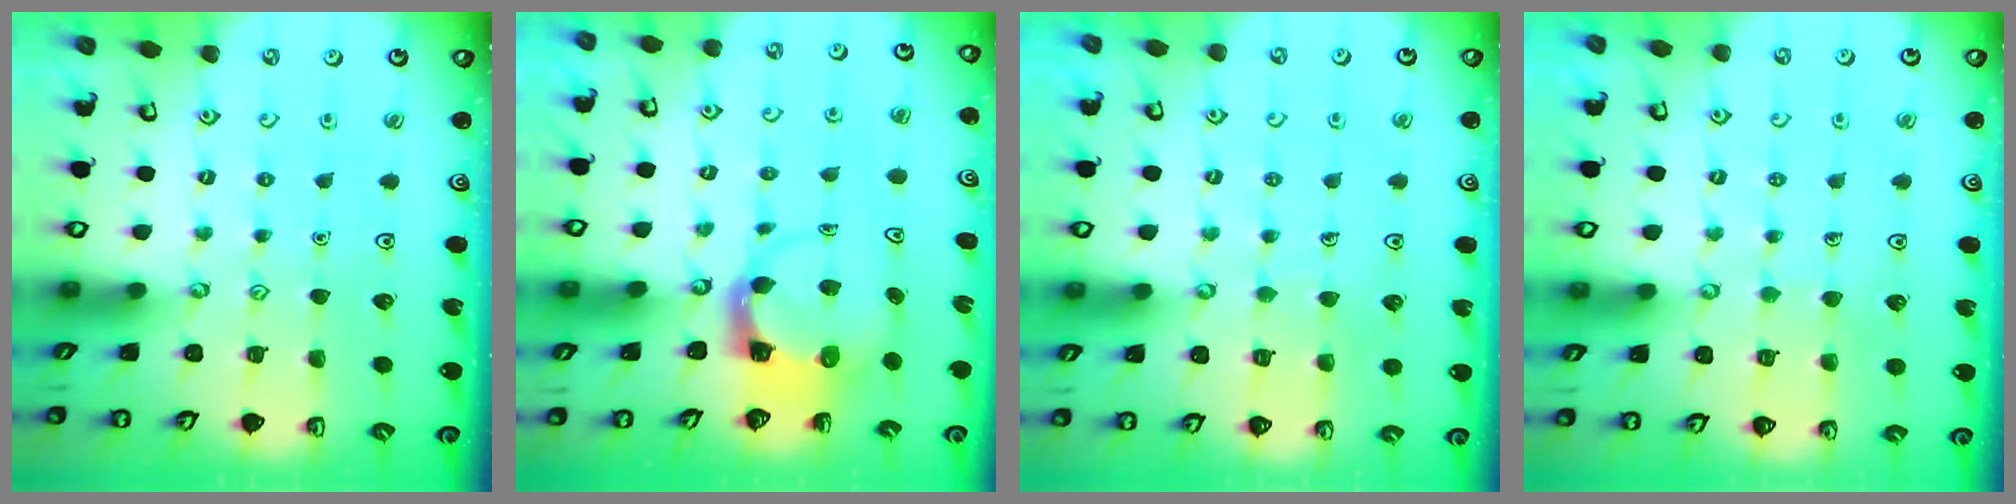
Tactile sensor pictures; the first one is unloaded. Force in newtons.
{"total": 3.7, "press": 3.7, "slide": 0.5}
{"total": 3.7, "press": 3.7, "slide": 0.2}
{"total": 4.4, "press": 4.4, "slide": 0.3}